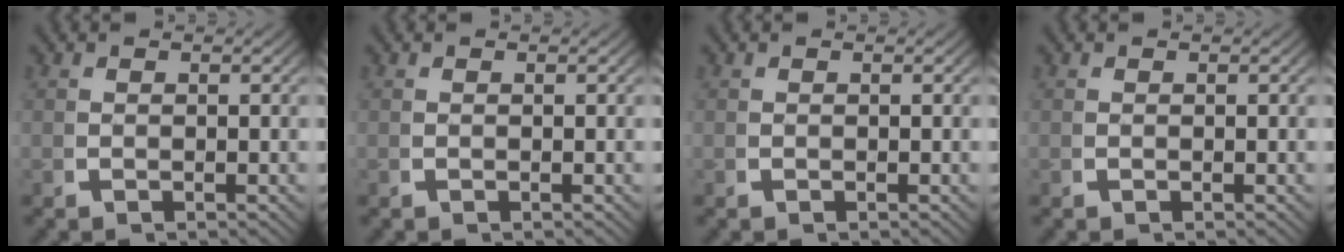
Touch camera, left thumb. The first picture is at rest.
{"total": 0.0}
{"total": 0.0}
{"total": 0.0}